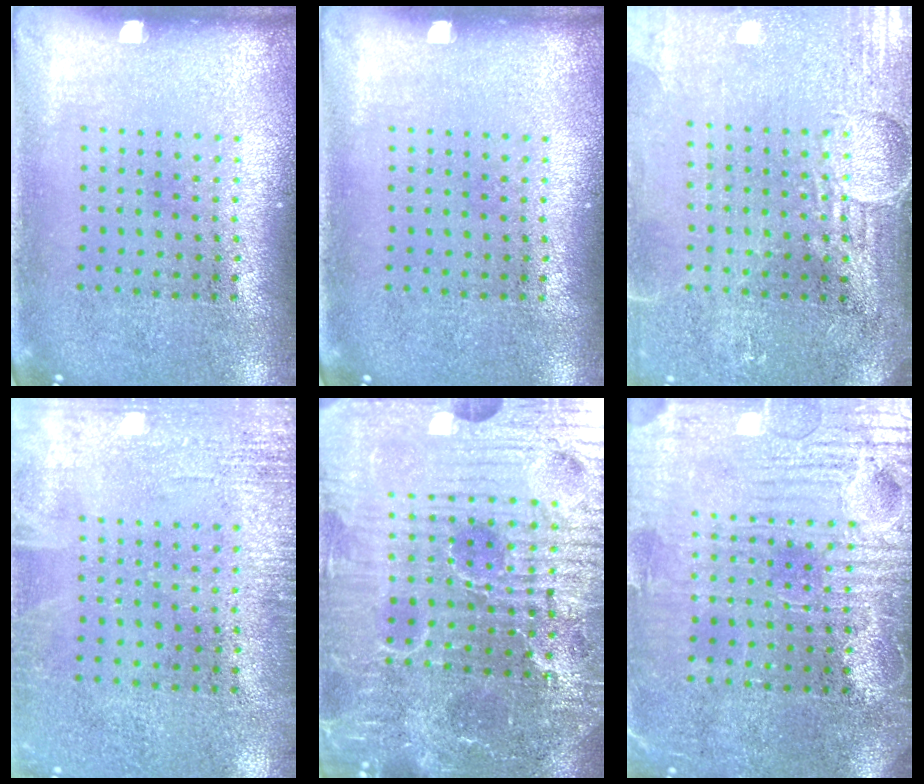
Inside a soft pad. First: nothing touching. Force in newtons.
{"total": 0.0}
{"total": 4.0, "press": 3.5, "slide": 1.9}
{"total": 1.9, "press": 1.9, "slide": 0.2}
{"total": 6.6, "press": 6.1, "slide": 2.5}
{"total": 4.0, "press": 3.6, "slide": 1.6}